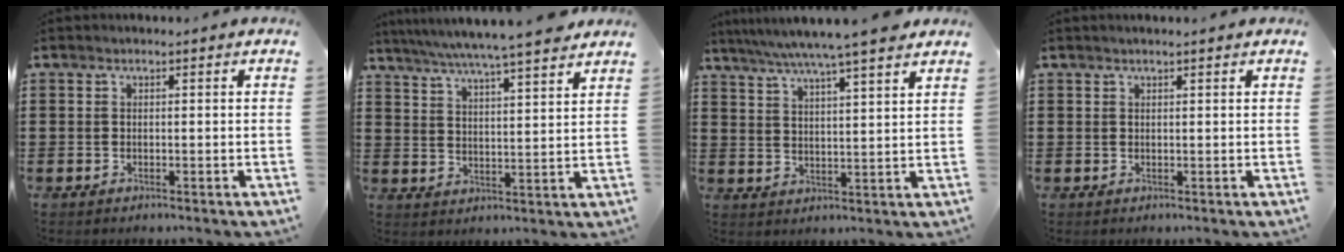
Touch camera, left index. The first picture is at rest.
{"total": 6.0, "force": [5.3, -0.8, 2.5], "torque": [-0.067, -0.033, 0.090]}
{"total": 6.3, "force": [5.4, -0.8, 3.2], "torque": [-0.078, -0.025, 0.093]}
{"total": 0.8, "force": [0.5, 0.0, 0.5], "torque": [-0.010, -0.001, 0.011]}